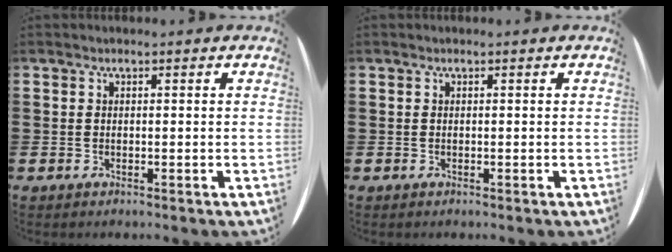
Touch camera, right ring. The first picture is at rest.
{"total": 0.0}